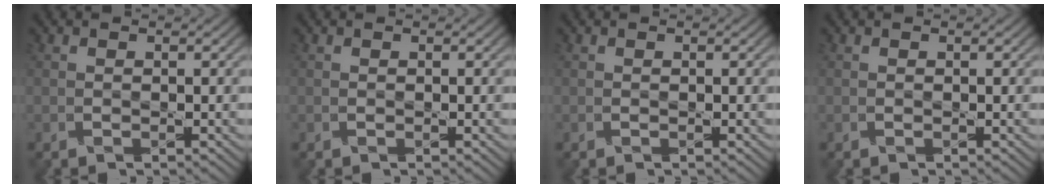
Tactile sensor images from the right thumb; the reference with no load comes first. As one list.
[{"total": 0.0}, {"total": 0.0}, {"total": 0.0}]